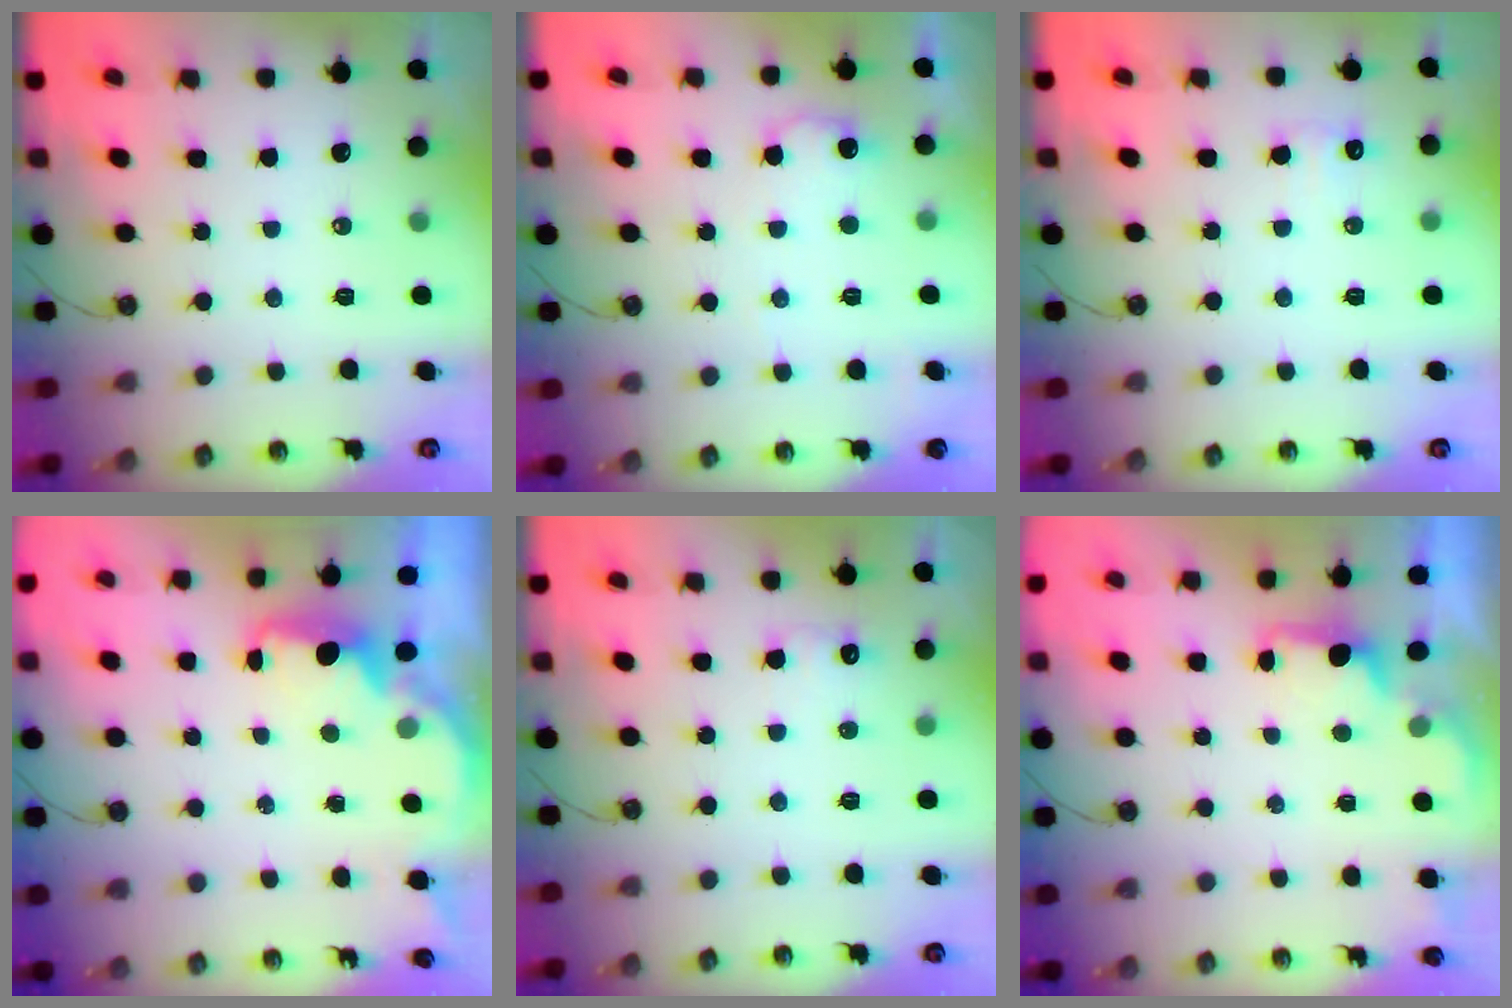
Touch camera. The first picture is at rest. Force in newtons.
{"total": 7.6, "press": 7.5, "slide": 0.9}
{"total": 6.7, "press": 6.6, "slide": 1.2}
{"total": 2.4, "press": 2.2, "slide": 0.8}
{"total": 6.8, "press": 6.8, "slide": 0.9}
{"total": 1.3, "press": 1.0, "slide": 0.8}